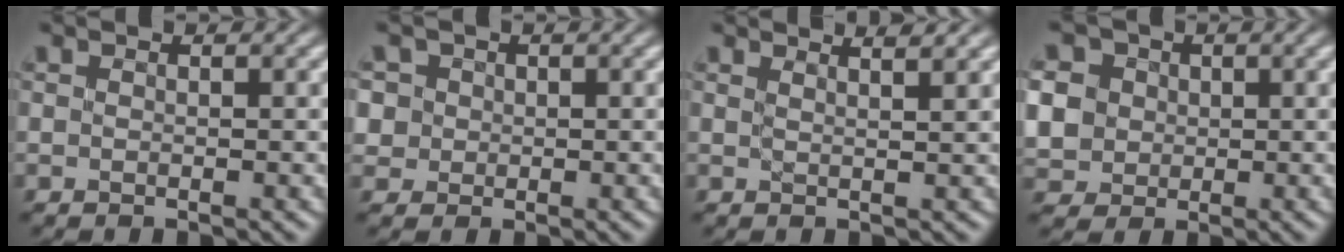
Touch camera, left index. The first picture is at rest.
{"total": 2.2, "force": [0.7, 2.0, 0.4], "torque": [-0.025, 0.006, 0.026]}
{"total": 3.7, "force": [3.0, 1.2, 1.8], "torque": [0.003, 0.020, 0.006]}
{"total": 7.4, "force": [1.2, 6.6, 3.2], "torque": [-0.092, 0.021, 0.017]}